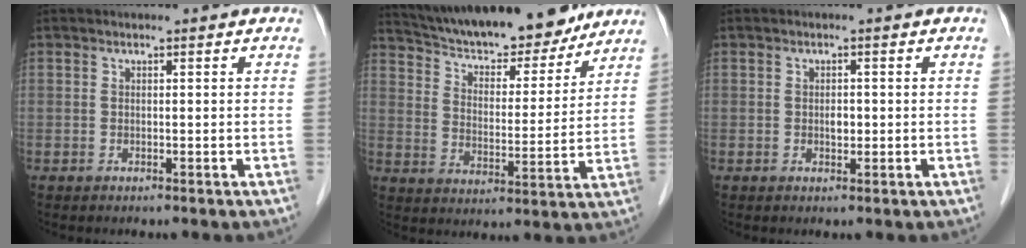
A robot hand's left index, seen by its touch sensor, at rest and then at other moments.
{"total": 20.6, "force": [18.0, 5.2, 8.5], "torque": [-0.142, 0.009, 0.266]}
{"total": 1.3, "force": [-0.4, 0.8, 1.0], "torque": [-0.016, -0.003, -0.007]}